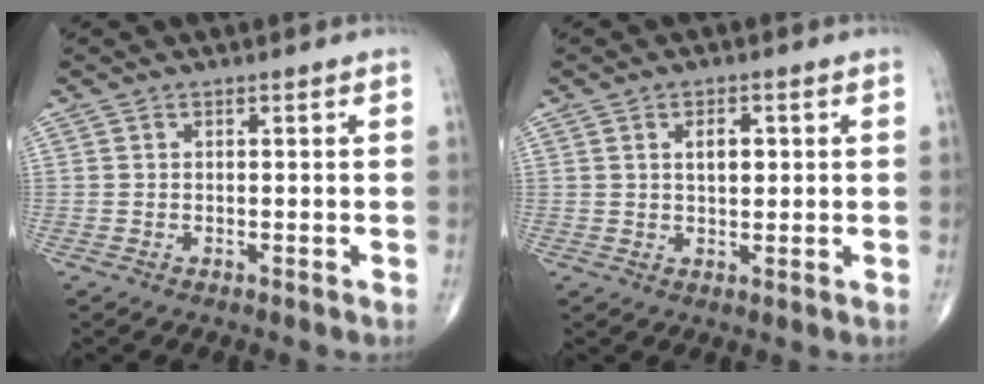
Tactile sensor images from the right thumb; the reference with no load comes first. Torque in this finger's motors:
{"motor_torque": [0.04, 0.93, 0.28, -0.26, -0.02]}